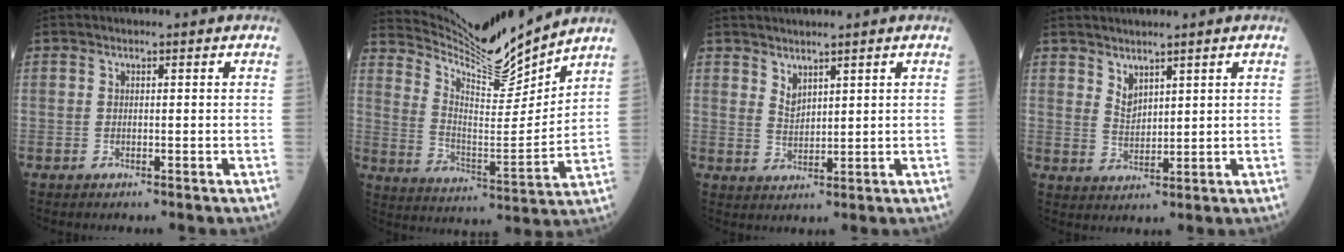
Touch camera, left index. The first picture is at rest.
{"total": 13.1, "force": [12.9, -0.6, 2.4], "torque": [-0.055, -0.023, 0.228]}
{"total": 2.9, "force": [2.4, 1.0, 1.2], "torque": [-0.027, -0.002, 0.053]}
{"total": 3.2, "force": [2.5, 1.3, 1.3], "torque": [-0.030, -0.002, 0.058]}